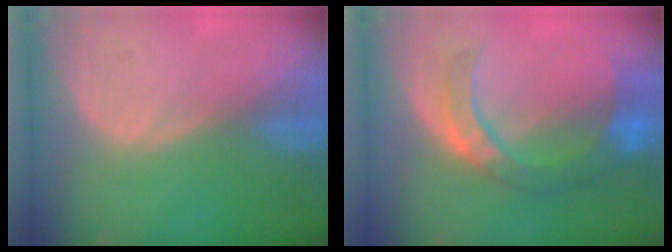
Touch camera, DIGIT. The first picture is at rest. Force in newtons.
{"total": 8.2, "press": 7.6, "slide": 3.1}